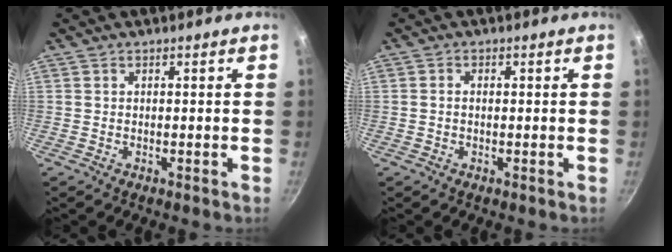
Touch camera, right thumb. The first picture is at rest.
{"total": 1.2, "force": [-0.1, 0.8, 0.8], "torque": [-0.015, 0.004, -0.003]}